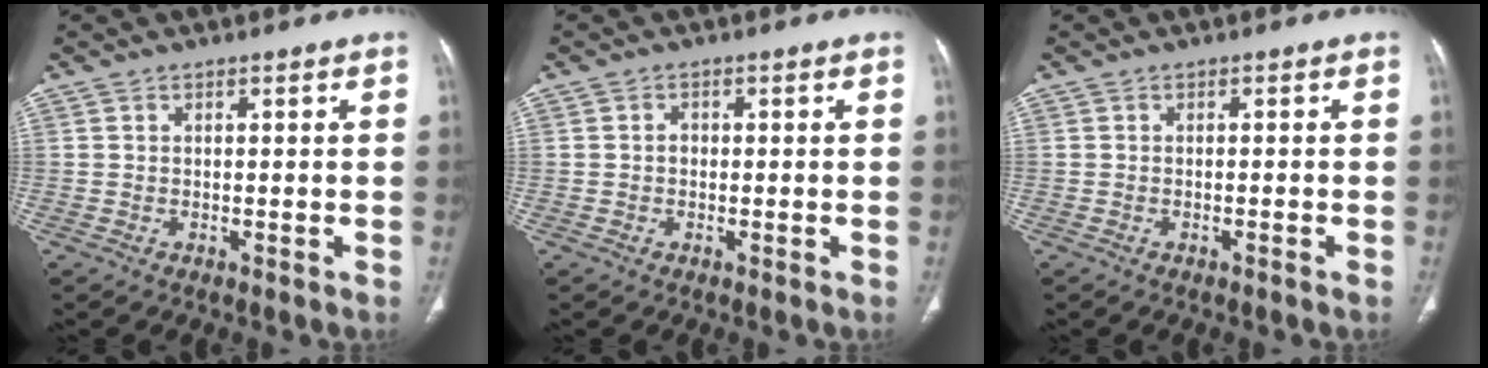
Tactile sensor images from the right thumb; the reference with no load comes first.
{"total": 1.3, "force": [-0.2, 1.1, 0.7], "torque": [0.001, 0.005, -0.008]}
{"total": 0.7, "force": [-0.4, 0.0, 0.5], "torque": [-0.014, 0.004, -0.004]}